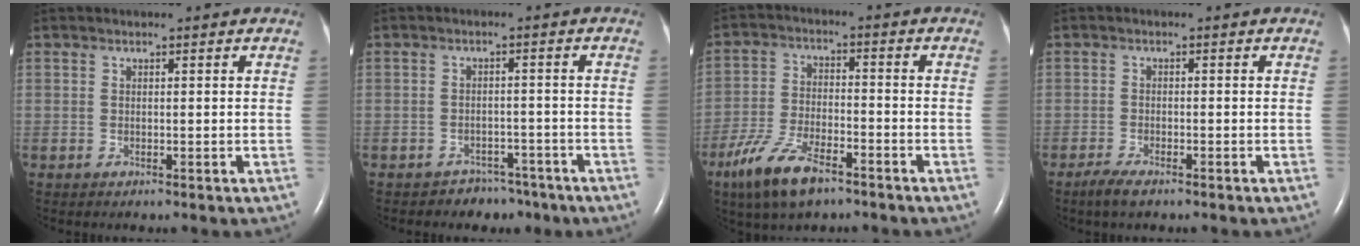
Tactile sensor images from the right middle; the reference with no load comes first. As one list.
[{"total": 4.6, "force": [-3.5, 3.0, -0.2], "torque": [0.006, 0.015, -0.046]}, {"total": 10.2, "force": [-6.7, 3.3, 6.9], "torque": [-0.149, -0.015, -0.124]}, {"total": 2.7, "force": [-2.0, 0.6, 1.7], "torque": [-0.046, -0.007, -0.039]}]